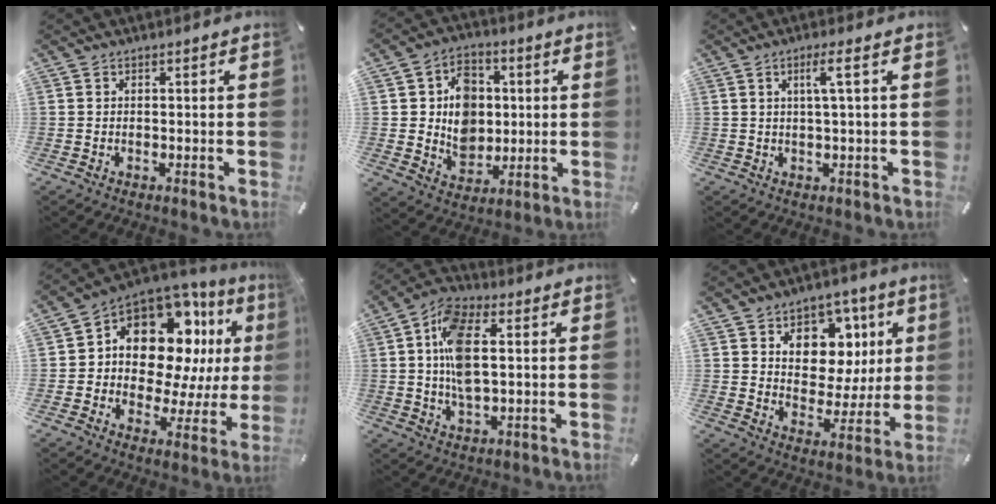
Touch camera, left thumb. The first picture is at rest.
{"total": 11.3, "force": [0.9, 9.6, 5.8], "torque": [-0.076, 0.010, 0.023]}
{"total": 4.6, "force": [1.2, 0.2, 4.4], "torque": [-0.086, -0.002, 0.016]}
{"total": 16.2, "force": [6.0, 10.8, 10.4], "torque": [-0.162, -0.054, 0.106]}
{"total": 11.8, "force": [1.5, 6.2, 9.9], "torque": [-0.202, -0.002, 0.022]}
{"total": 12.3, "force": [5.0, 9.9, 5.3], "torque": [-0.061, -0.040, 0.092]}